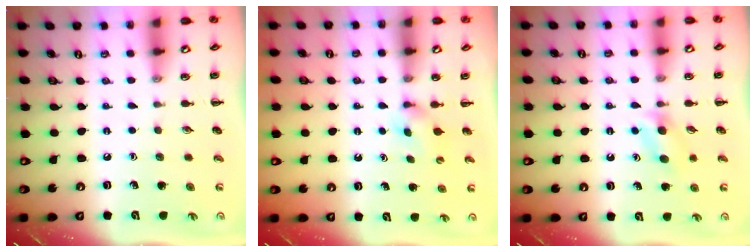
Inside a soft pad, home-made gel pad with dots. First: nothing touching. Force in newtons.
{"total": 3.0, "press": 2.8, "slide": 0.9}
{"total": 3.2, "press": 3.0, "slide": 1.3}